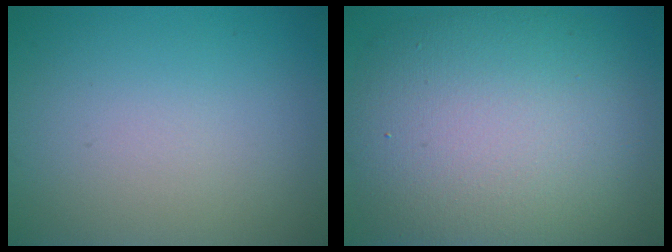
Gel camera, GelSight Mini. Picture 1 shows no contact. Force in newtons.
{"total": 12.4, "press": 12.4, "slide": 1.0}